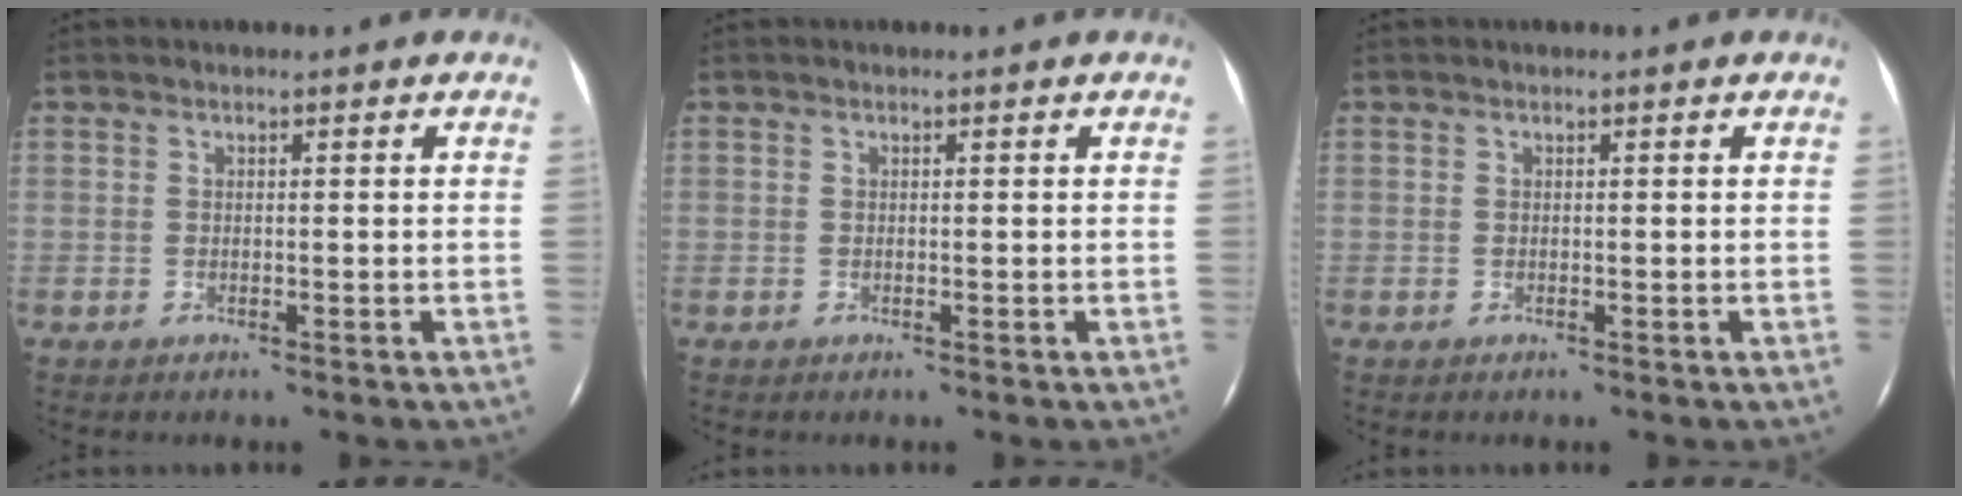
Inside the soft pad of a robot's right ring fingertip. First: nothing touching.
{"total": 0.0}
{"total": 0.0}